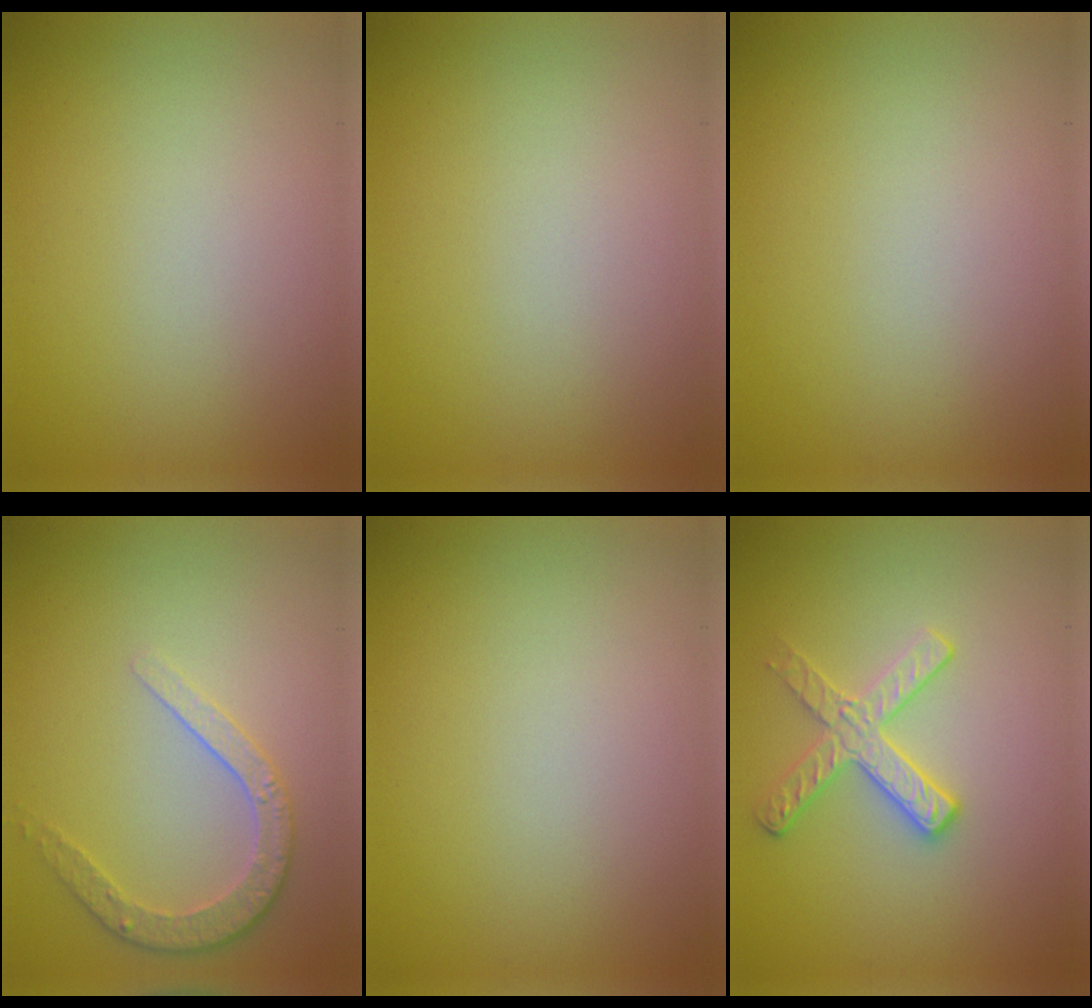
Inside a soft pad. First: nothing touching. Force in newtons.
{"total": 0.0}
{"total": 0.0}
{"total": 2.9, "press": 2.5, "slide": 1.6}
{"total": 0.0}
{"total": 2.8, "press": 2.7, "slide": 0.5}